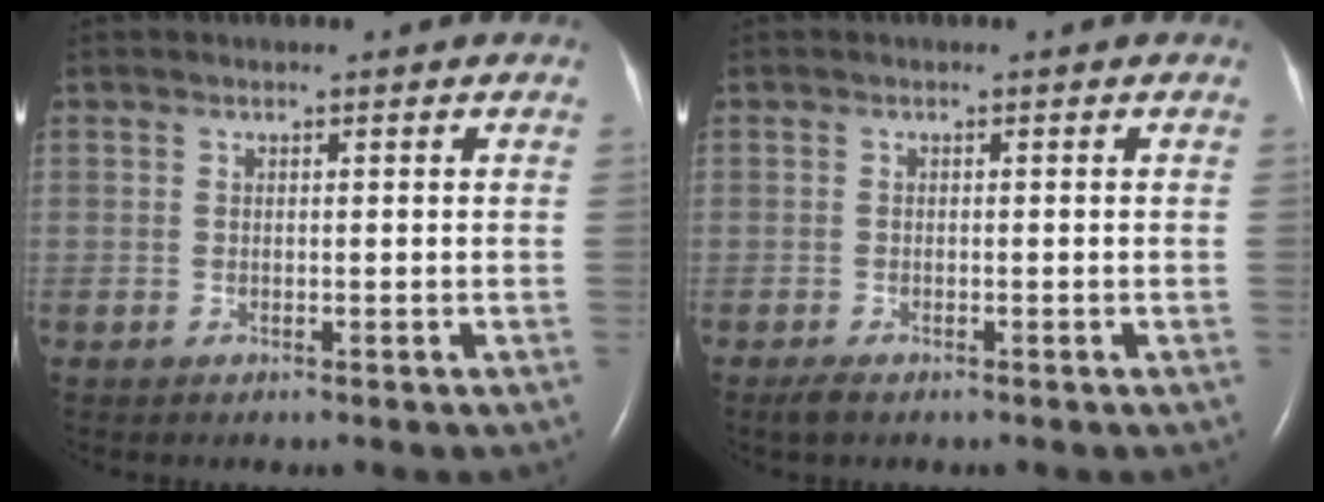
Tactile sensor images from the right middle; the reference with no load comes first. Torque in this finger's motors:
{"motor_torque": [0.13, -0.10, -0.02, 0.03]}